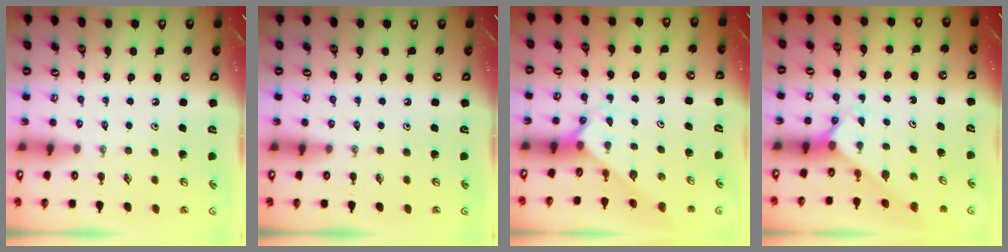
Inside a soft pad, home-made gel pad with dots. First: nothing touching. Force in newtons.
{"total": 0.0}
{"total": 2.2, "press": 2.2, "slide": 0.2}
{"total": 2.1, "press": 2.1, "slide": 0.3}